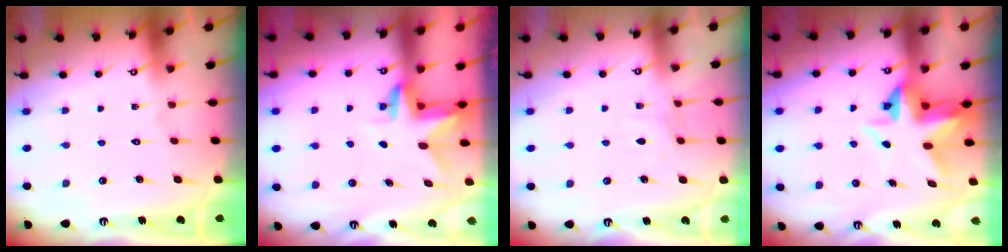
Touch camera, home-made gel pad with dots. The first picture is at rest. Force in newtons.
{"total": 2.9, "press": 2.9, "slide": 0.2}
{"total": 4.3, "press": 4.3, "slide": 0.6}
{"total": 6.4, "press": 6.4, "slide": 0.6}